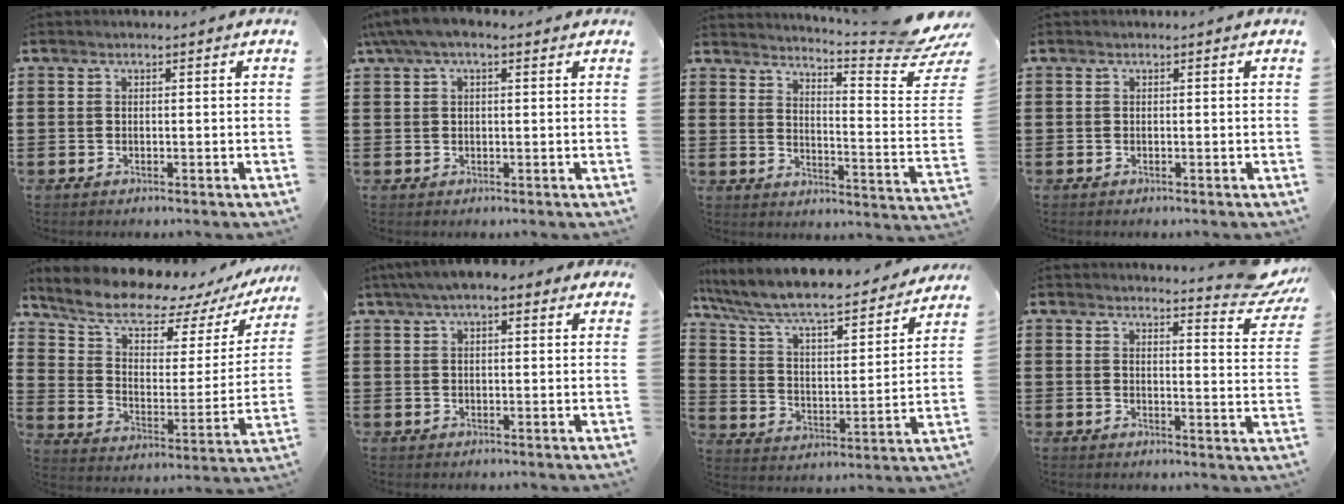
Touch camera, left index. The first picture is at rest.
{"total": 3.6, "force": [1.6, 1.7, 2.7], "torque": [-0.056, 0.011, 0.027]}
{"total": 5.9, "force": [5.1, -0.3, 3.0], "torque": [-0.056, -0.054, 0.077]}
{"total": 0.0}
{"total": 11.1, "force": [9.3, 3.1, 5.1], "torque": [-0.121, -0.061, 0.157]}
{"total": 3.8, "force": [2.5, 1.8, 2.3], "torque": [-0.054, 0.007, 0.043]}
{"total": 7.3, "force": [6.5, 0.9, 3.2], "torque": [-0.094, -0.054, 0.104]}
{"total": 5.4, "force": [4.9, 0.0, 2.4], "torque": [-0.039, -0.030, 0.081]}